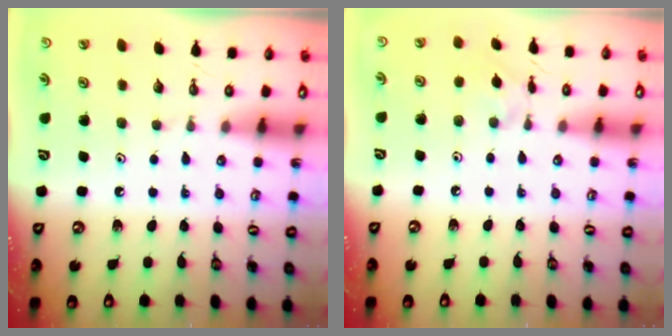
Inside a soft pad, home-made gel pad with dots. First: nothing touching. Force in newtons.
{"total": 2.6, "press": 2.6, "slide": 0.6}